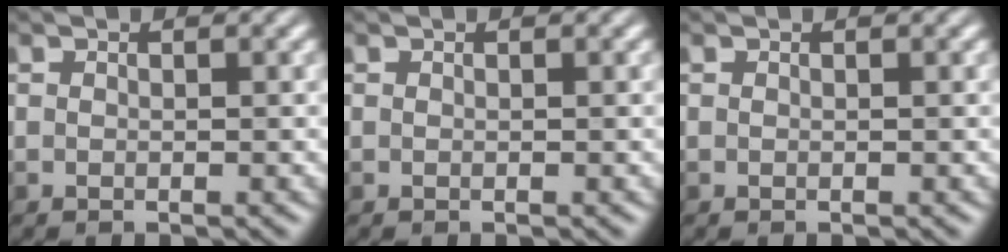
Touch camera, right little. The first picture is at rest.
{"total": 0.0}
{"total": 0.0}